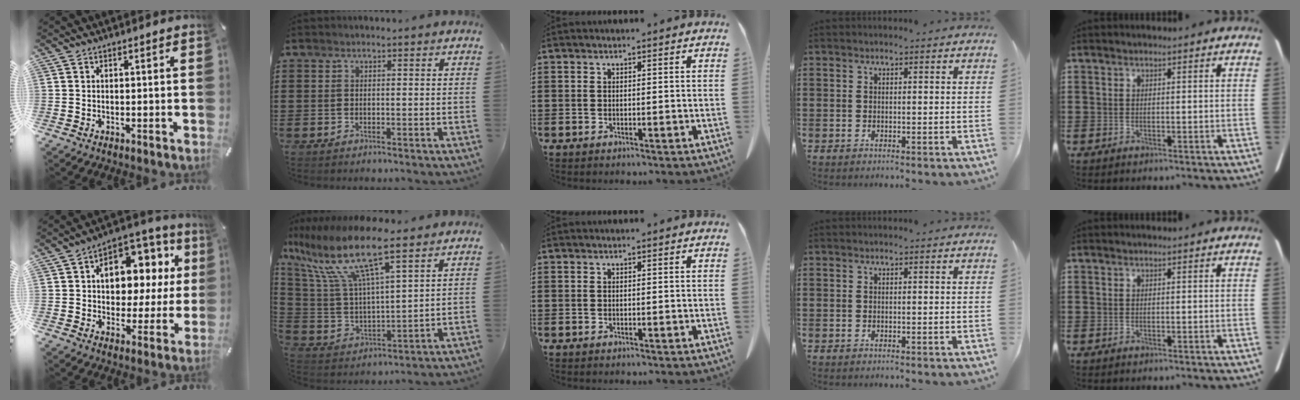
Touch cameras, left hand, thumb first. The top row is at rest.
{"thumb": {"total": 12.4, "force": [3.2, 9.0, 7.9], "torque": [-0.114, -0.020, 0.059]}, "index": {"total": 12.3, "force": [8.7, 2.2, 8.5], "torque": [-0.199, -0.045, 0.146]}}